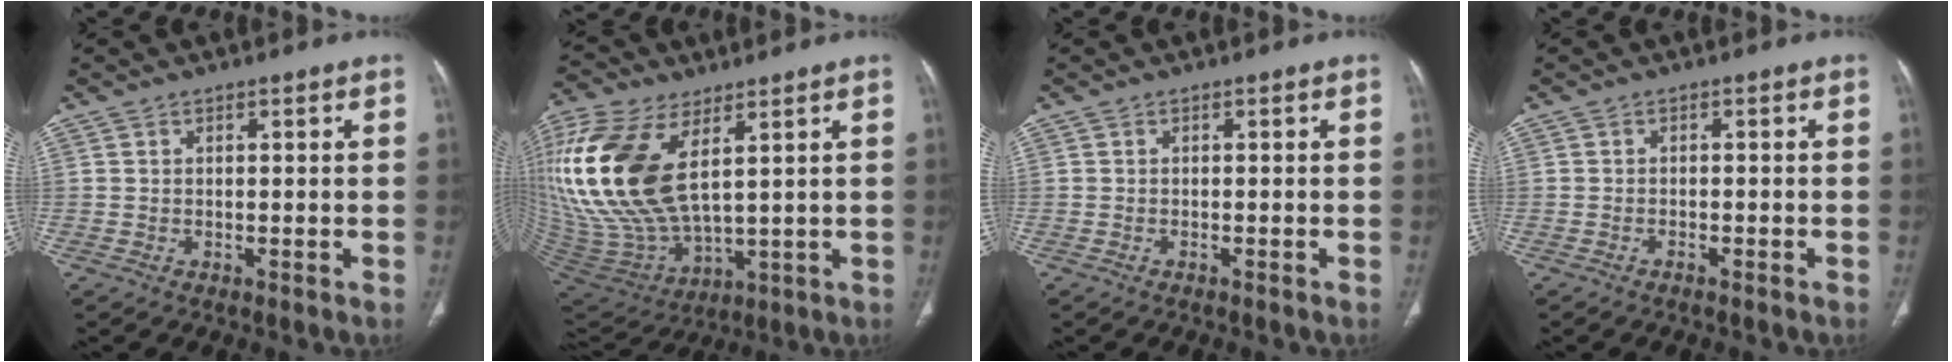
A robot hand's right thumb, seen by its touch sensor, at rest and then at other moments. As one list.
[{"total": 22.7, "force": [7.0, 11.6, 18.1], "torque": [-0.394, -0.032, 0.145]}, {"total": 0.7, "force": [-0.5, 0.1, 0.4], "torque": [-0.012, 0.002, -0.005]}, {"total": 1.2, "force": [-1.0, 0.2, 0.7], "torque": [-0.020, 0.006, -0.010]}]